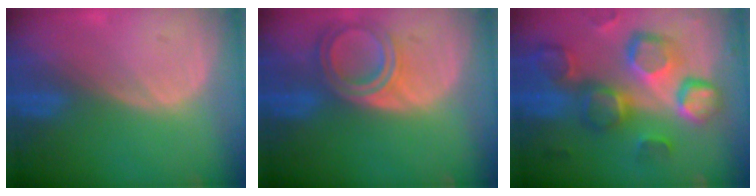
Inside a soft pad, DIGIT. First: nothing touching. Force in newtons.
{"total": 6.6, "press": 5.9, "slide": 3.0}
{"total": 13.0, "press": 11.4, "slide": 6.3}